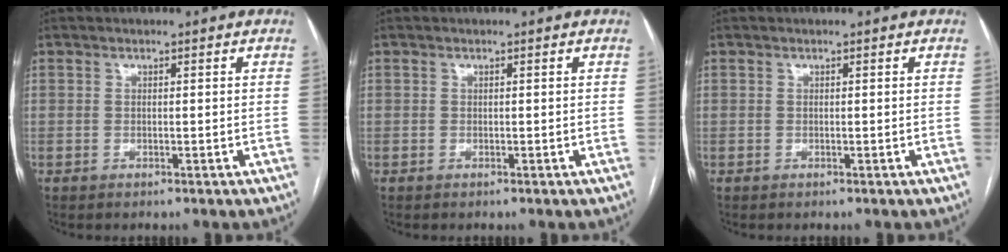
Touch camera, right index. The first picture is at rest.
{"total": 0.0}
{"total": 0.0}